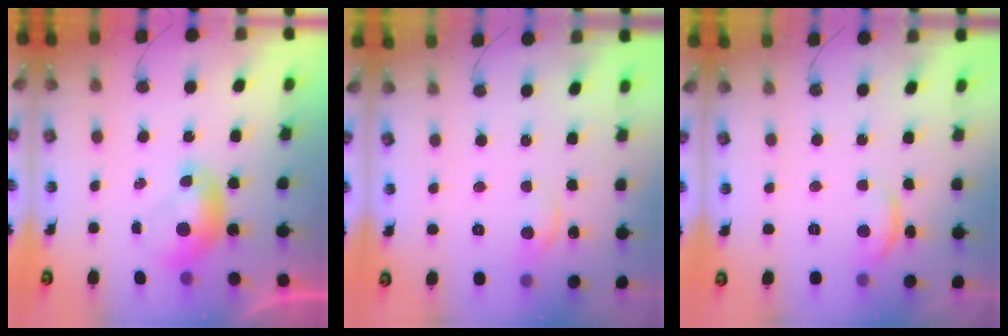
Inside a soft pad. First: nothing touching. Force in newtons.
{"total": 1.1, "press": 1.0, "slide": 0.6}
{"total": 2.2, "press": 2.1, "slide": 0.5}